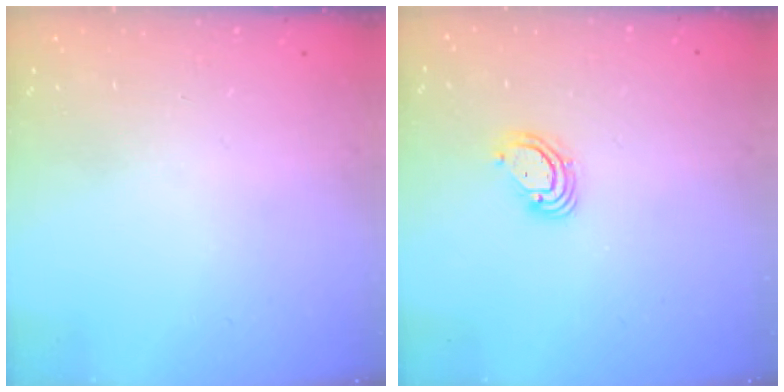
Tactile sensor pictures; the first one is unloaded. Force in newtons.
{"total": 4.1, "press": 4.1, "slide": 0.3}